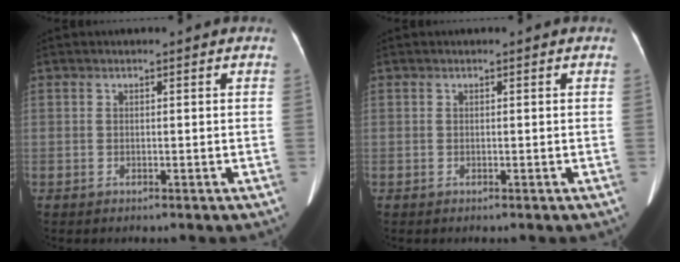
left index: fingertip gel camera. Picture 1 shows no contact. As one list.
[{"total": 0.0}]